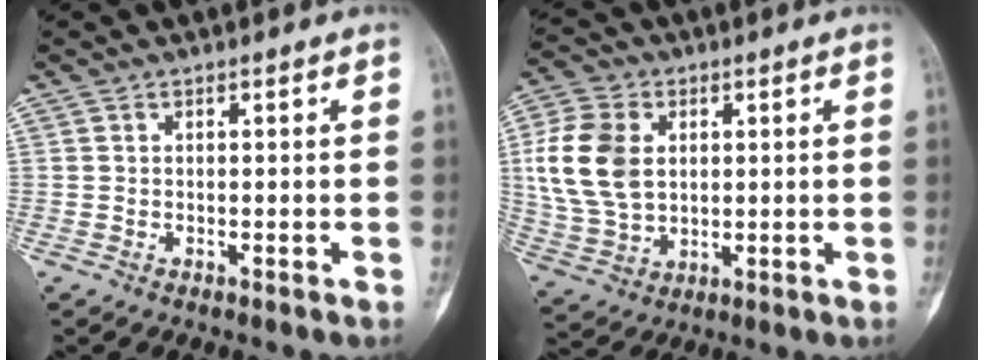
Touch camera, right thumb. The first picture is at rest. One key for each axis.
{"total": 14.1, "fx": 2.3, "fy": 10.1, "fz": 9.6, "tx": -0.180, "ty": 0.000, "tz": 0.046}